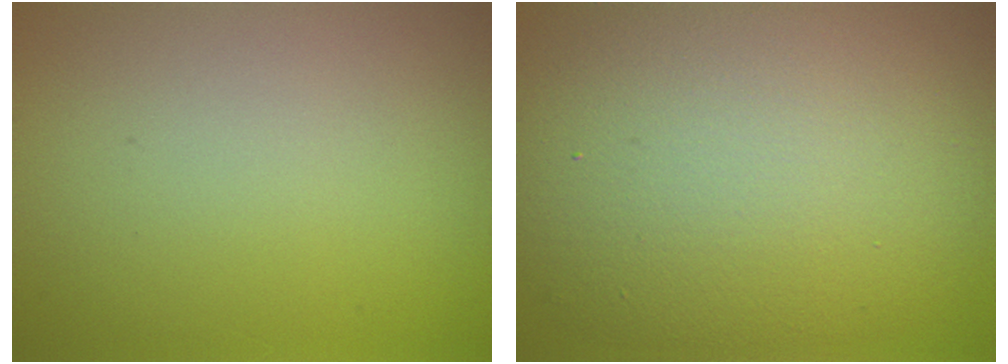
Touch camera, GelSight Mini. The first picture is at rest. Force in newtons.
{"total": 13.5, "press": 13.5, "slide": 1.1}